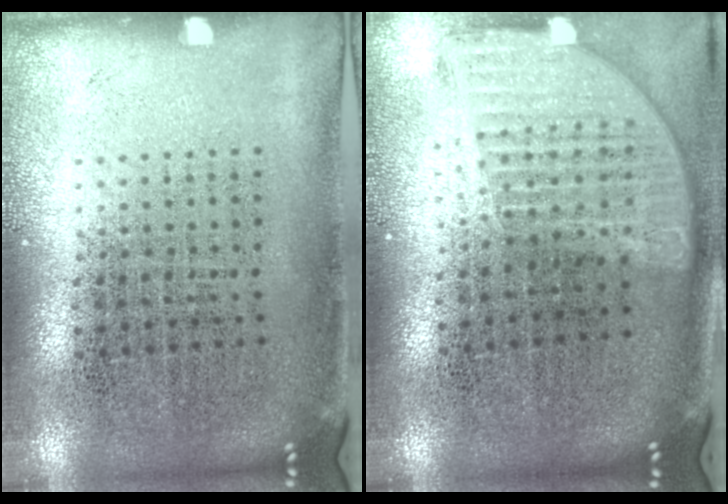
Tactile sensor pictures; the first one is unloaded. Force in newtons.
{"total": 1.7, "press": 1.4, "slide": 1.0}